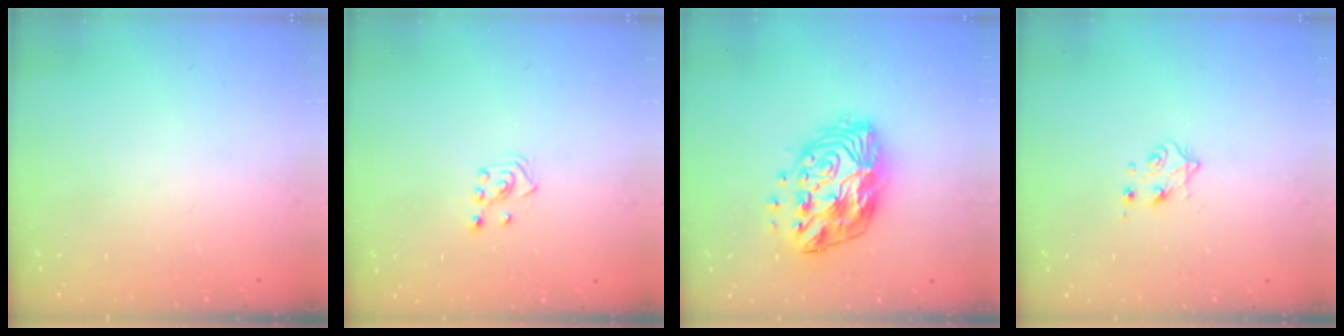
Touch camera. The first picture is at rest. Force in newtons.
{"total": 3.4, "press": 3.4, "slide": 0.6}
{"total": 15.1, "press": 15.1, "slide": 0.7}
{"total": 5.2, "press": 5.2, "slide": 0.5}